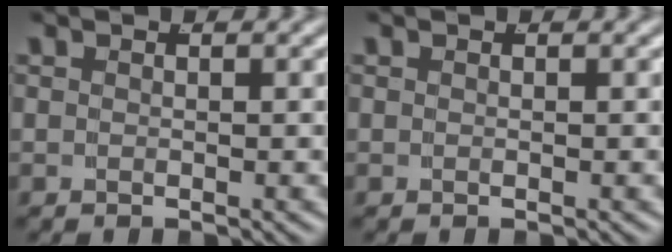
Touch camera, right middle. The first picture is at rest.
{"total": 0.0}